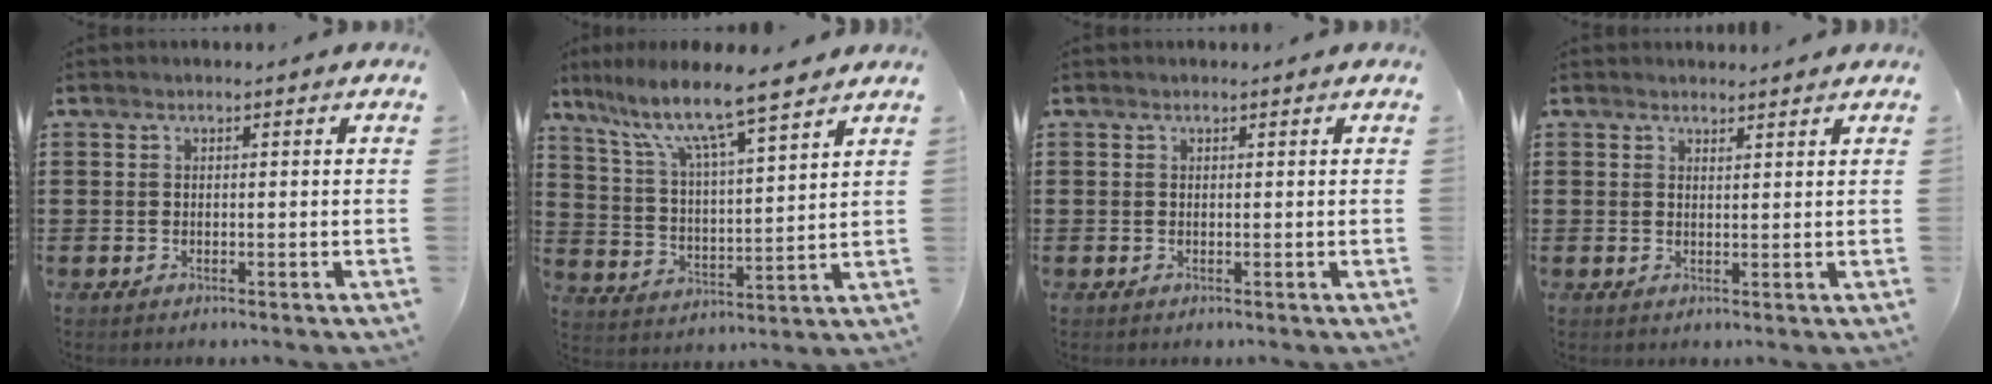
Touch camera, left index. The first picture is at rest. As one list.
[{"total": 9.9, "force": [7.8, 1.4, 6.0], "torque": [-0.143, -0.038, 0.130]}, {"total": 0.0}, {"total": 1.6, "force": [1.6, 0.2, 0.3], "torque": [-0.008, 0.001, 0.031]}]